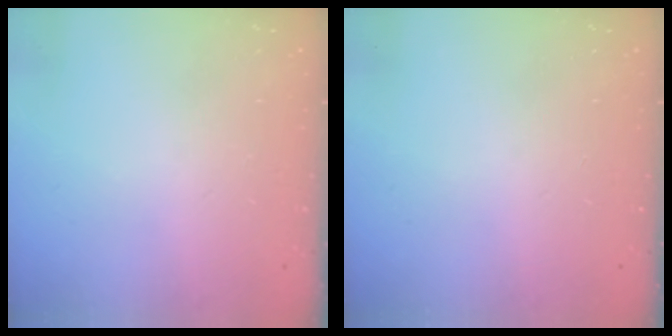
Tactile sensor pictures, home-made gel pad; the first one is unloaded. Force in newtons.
{"total": 0.0}